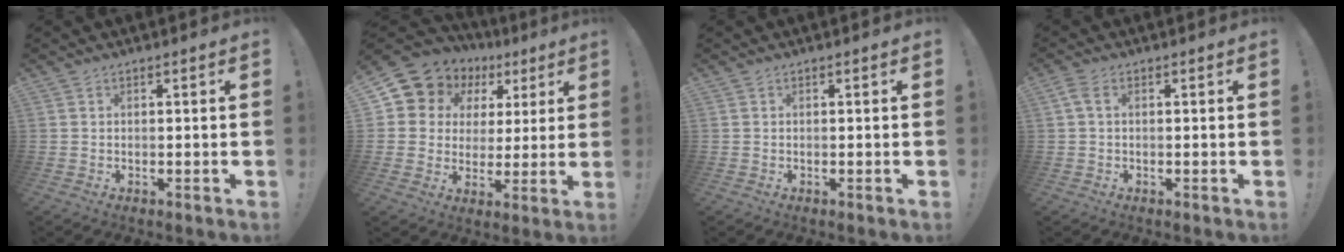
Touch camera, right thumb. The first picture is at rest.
{"total": 9.8, "force": [5.6, 7.6, 2.6], "torque": [-0.051, -0.044, 0.111]}
{"total": 0.0}
{"total": 2.5, "force": [0.7, 1.4, 2.0], "torque": [-0.045, 0.008, 0.014]}